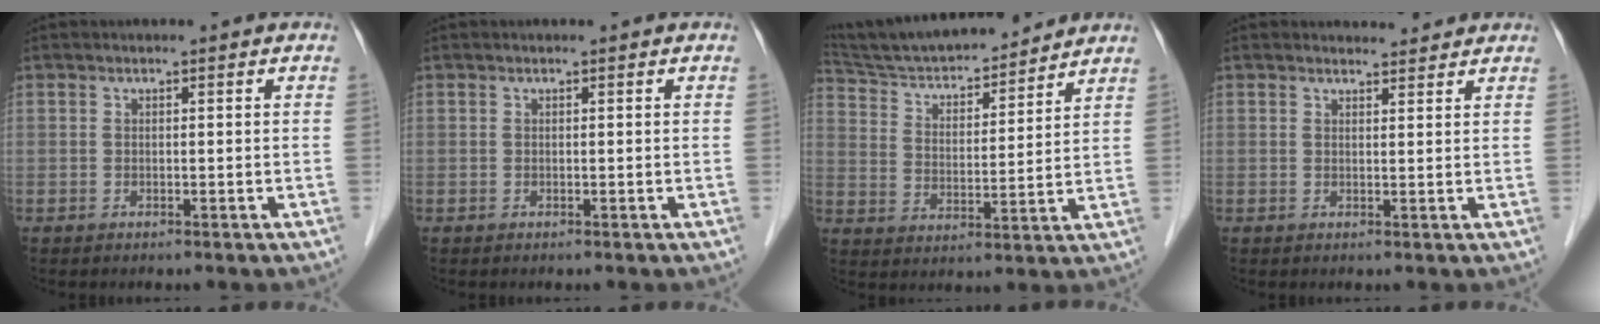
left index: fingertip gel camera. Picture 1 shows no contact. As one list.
[{"total": 0.0}, {"total": 17.4, "force": [16.1, 2.6, 5.9], "torque": [-0.102, 0.016, 0.264]}, {"total": 2.6, "force": [2.6, 0.6, 0.0], "torque": [-0.007, 0.005, 0.033]}]